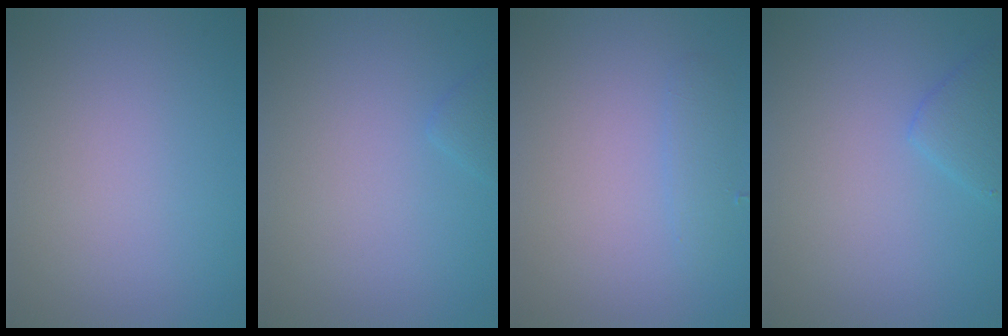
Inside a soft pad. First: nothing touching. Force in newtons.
{"total": 0.8, "press": 0.8, "slide": 0.1}
{"total": 1.3, "press": 1.3, "slide": 0.1}
{"total": 2.1, "press": 2.1, "slide": 0.1}